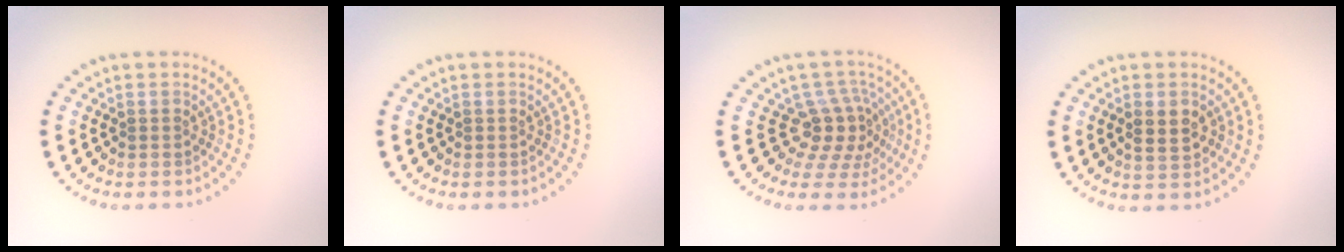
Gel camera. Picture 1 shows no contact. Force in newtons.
{"total": 0.0}
{"total": 4.1, "press": 3.0, "slide": 2.8}
{"total": 2.6, "press": 2.6, "slide": 0.1}